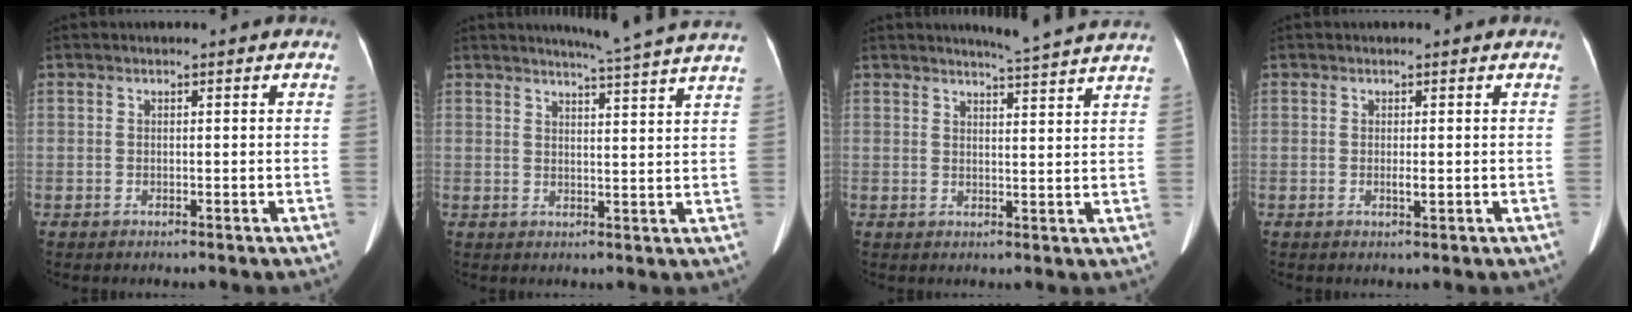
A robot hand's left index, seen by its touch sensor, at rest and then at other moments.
{"total": 11.6, "force": [10.7, -1.7, 4.3], "torque": [-0.065, -0.029, 0.118]}
{"total": 8.7, "force": [8.2, -1.2, 2.6], "torque": [-0.044, -0.010, 0.091]}
{"total": 1.0, "force": [0.0, 0.2, 0.9], "torque": [-0.018, -0.001, 0.000]}